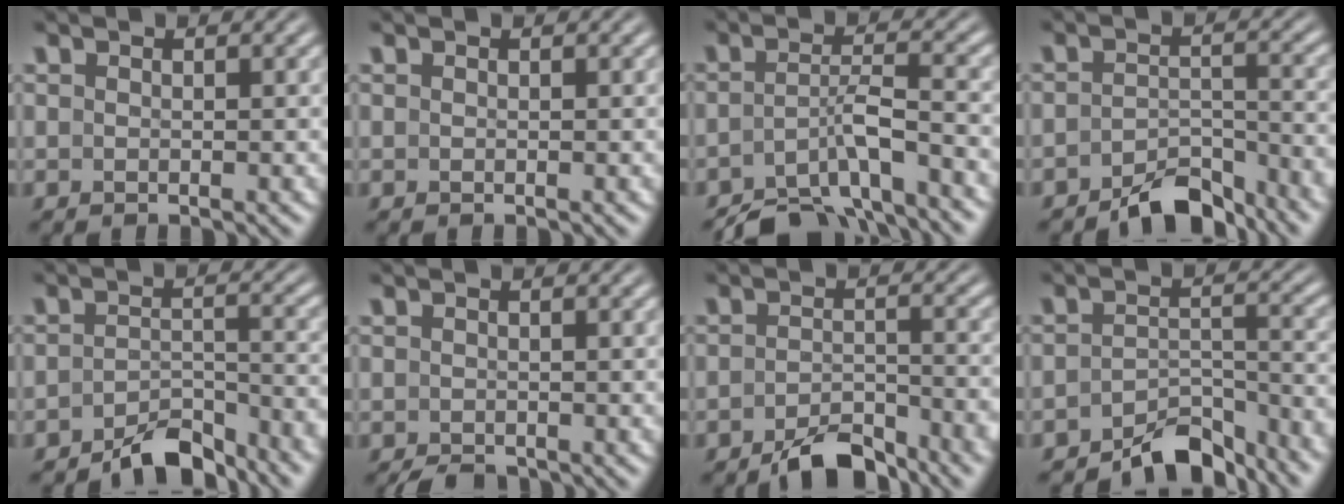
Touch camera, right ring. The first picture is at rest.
{"total": 0.0}
{"total": 7.1, "force": [-5.9, 1.9, 3.5], "torque": [-0.065, -0.028, -0.080]}
{"total": 5.0, "force": [-4.6, 1.0, 1.6], "torque": [-0.017, -0.006, -0.077]}
{"total": 5.1, "force": [-4.7, 0.9, 1.6], "torque": [-0.019, -0.006, -0.077]}
{"total": 1.6, "force": [-1.5, 0.2, 0.3], "torque": [-0.004, -0.015, -0.019]}
{"total": 4.2, "force": [-3.7, 0.8, 1.8], "torque": [-0.022, -0.004, -0.065]}
{"total": 6.2, "force": [-5.5, 1.6, 2.2], "torque": [-0.027, -0.012, -0.085]}